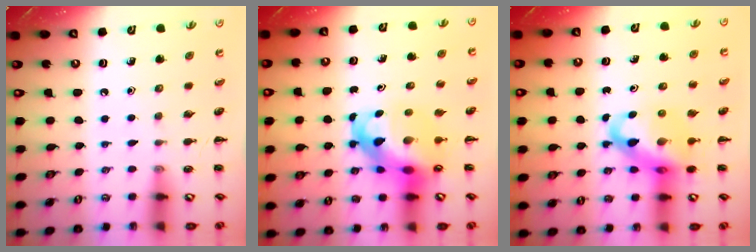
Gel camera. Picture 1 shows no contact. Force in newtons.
{"total": 9.5, "press": 9.2, "slide": 2.6}
{"total": 10.9, "press": 10.5, "slide": 2.8}